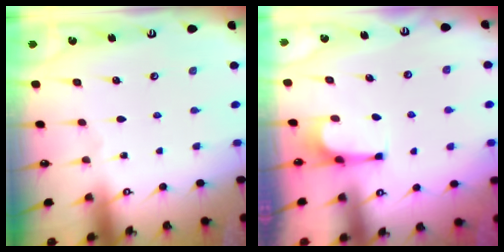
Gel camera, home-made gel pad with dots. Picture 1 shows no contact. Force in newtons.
{"total": 5.1, "press": 5.1, "slide": 0.5}